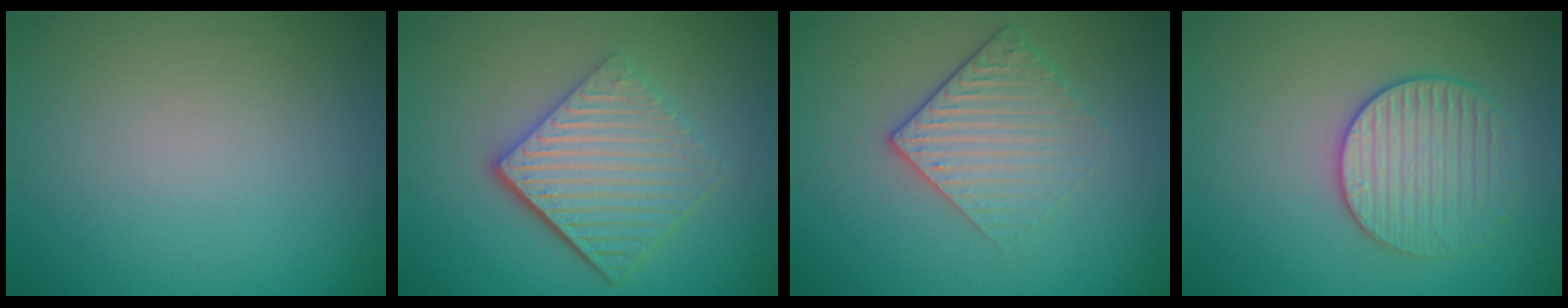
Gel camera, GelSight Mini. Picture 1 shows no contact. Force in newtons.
{"total": 6.1, "press": 4.0, "slide": 4.5}
{"total": 3.1, "press": 2.7, "slide": 1.4}
{"total": 3.1, "press": 3.1, "slide": 0.5}